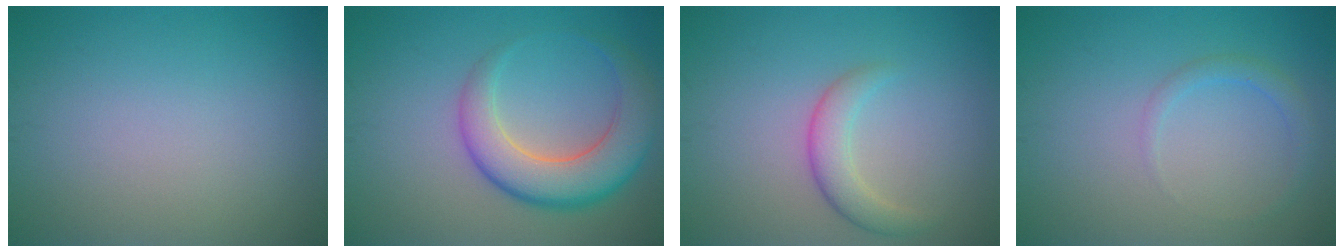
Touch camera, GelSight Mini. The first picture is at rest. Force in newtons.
{"total": 6.5, "press": 6.5, "slide": 0.2}
{"total": 2.6, "press": 2.6, "slide": 0.1}
{"total": 1.5, "press": 1.5, "slide": 0.2}